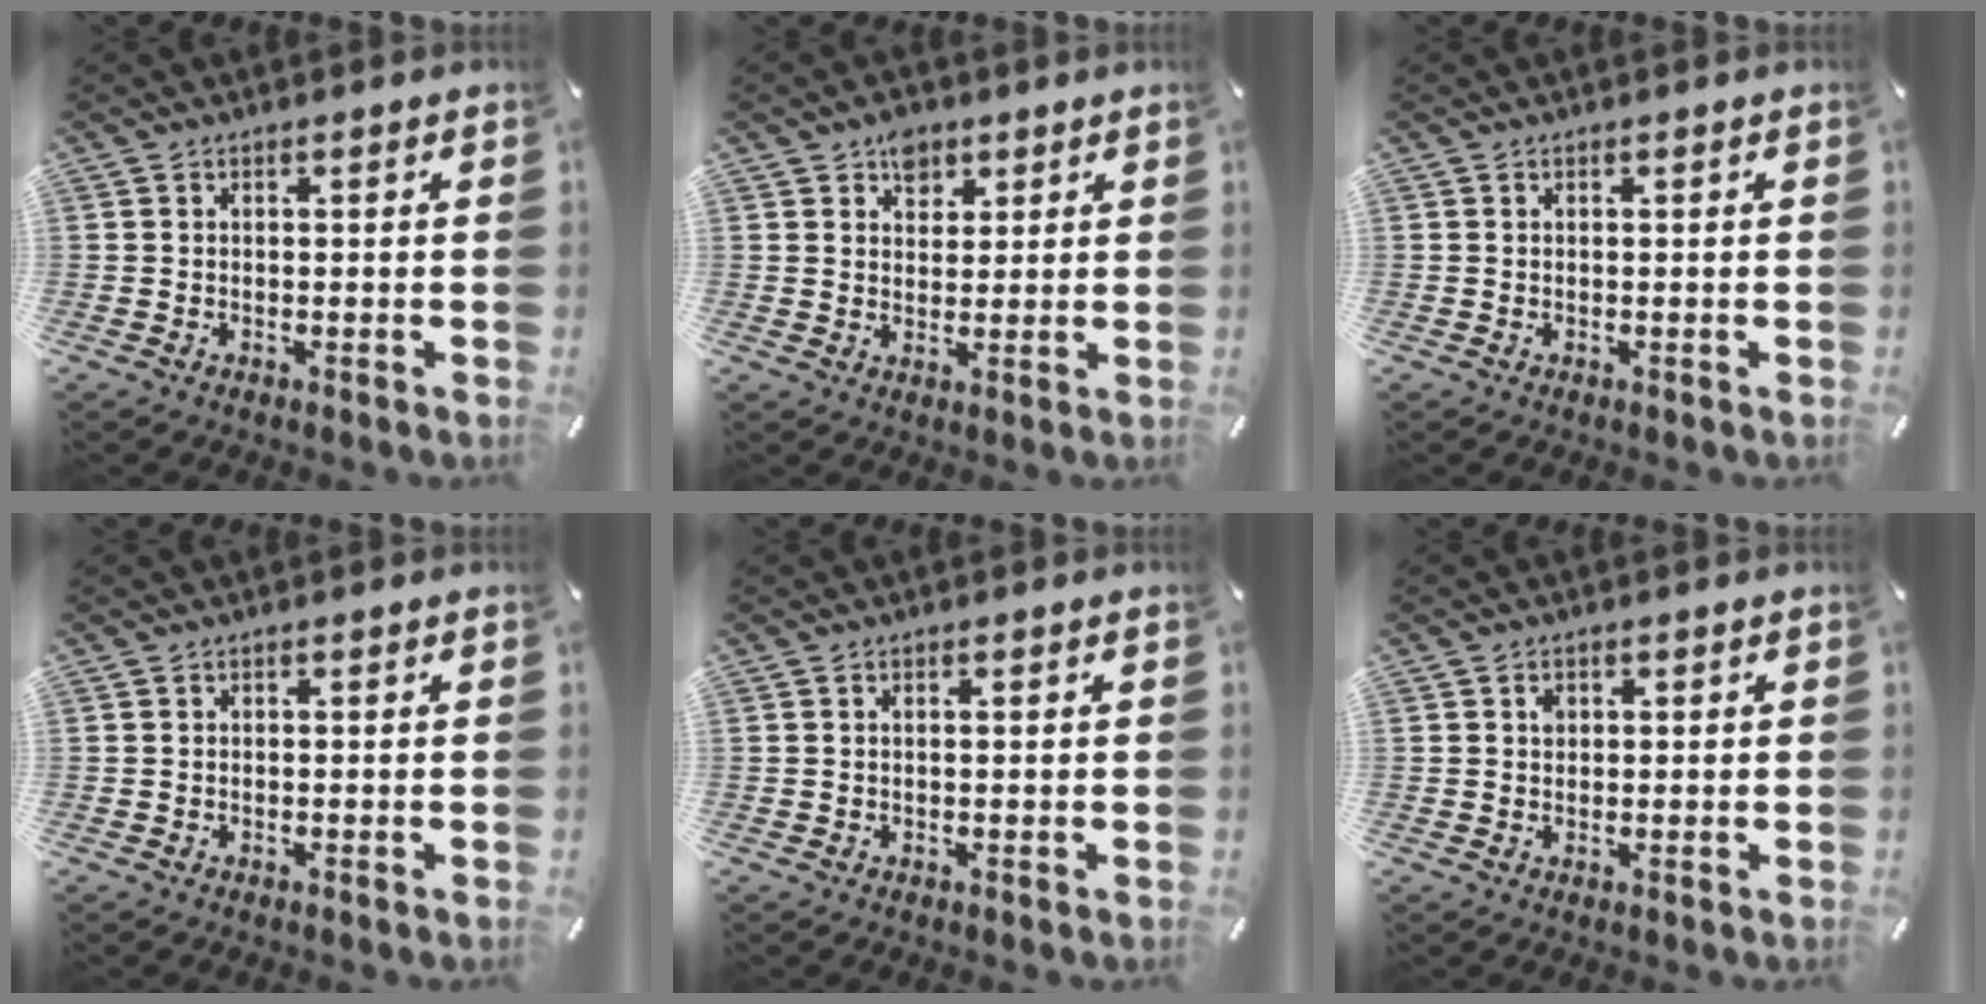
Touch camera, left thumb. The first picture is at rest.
{"total": 4.6, "force": [2.8, 3.5, 1.0], "torque": [0.010, -0.012, 0.046]}
{"total": 0.0}
{"total": 0.0}
{"total": 0.8, "force": [0.2, 0.1, 0.7], "torque": [-0.015, 0.000, 0.003]}
{"total": 1.3, "force": [0.4, 1.1, 0.6], "torque": [0.003, -0.004, 0.004]}